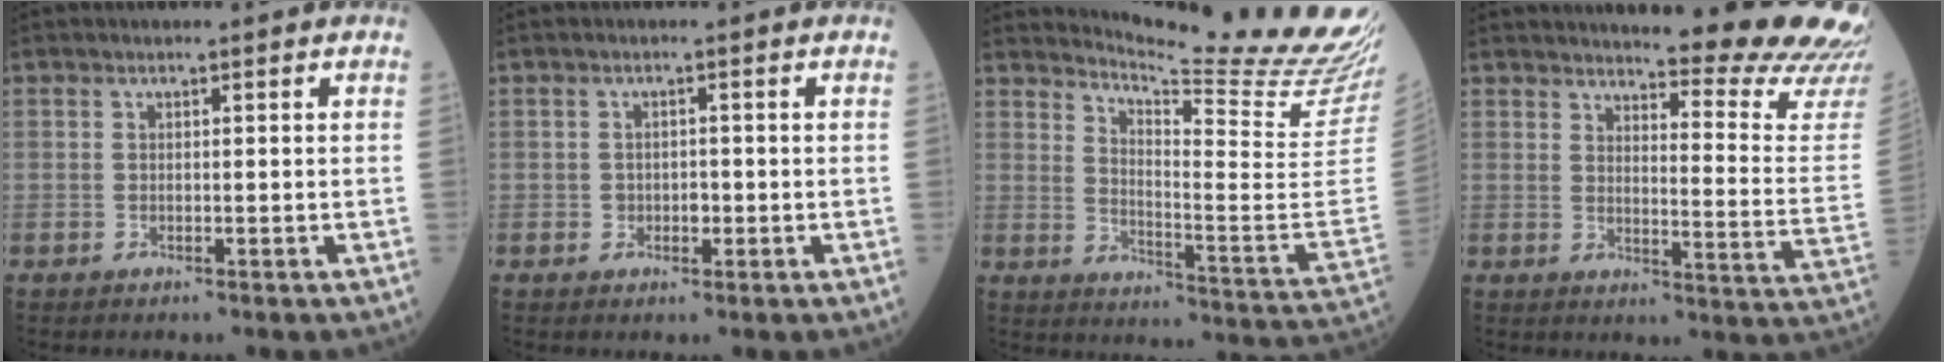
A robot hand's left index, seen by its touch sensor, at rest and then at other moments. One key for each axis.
{"total": 1.6, "fx": -0.6, "fy": 1.3, "fz": 0.8, "tx": -0.012, "ty": 0.000, "tz": -0.008}
{"total": 19.4, "fx": 18.5, "fy": -3.0, "fz": 5.0, "tx": -0.097, "ty": -0.150, "tz": 0.239}
{"total": 17.9, "fx": 17.1, "fy": -1.1, "fz": 5.3, "tx": -0.075, "ty": -0.143, "tz": 0.186}